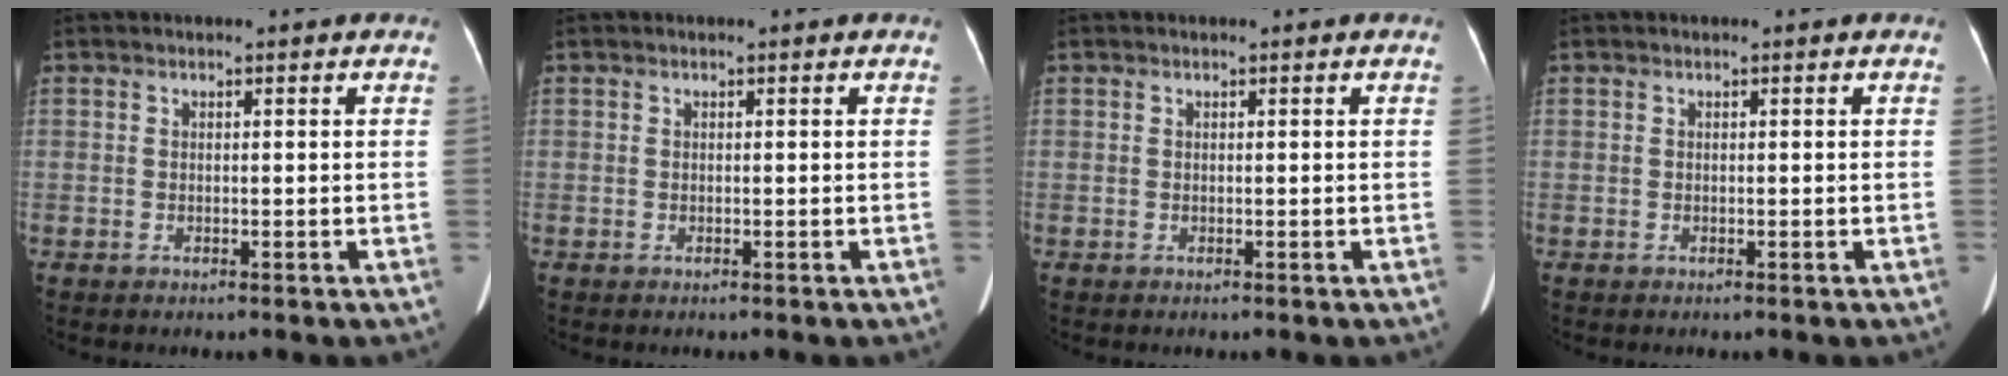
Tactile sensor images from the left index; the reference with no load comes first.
{"total": 0.0}
{"total": 0.0}
{"total": 0.0}